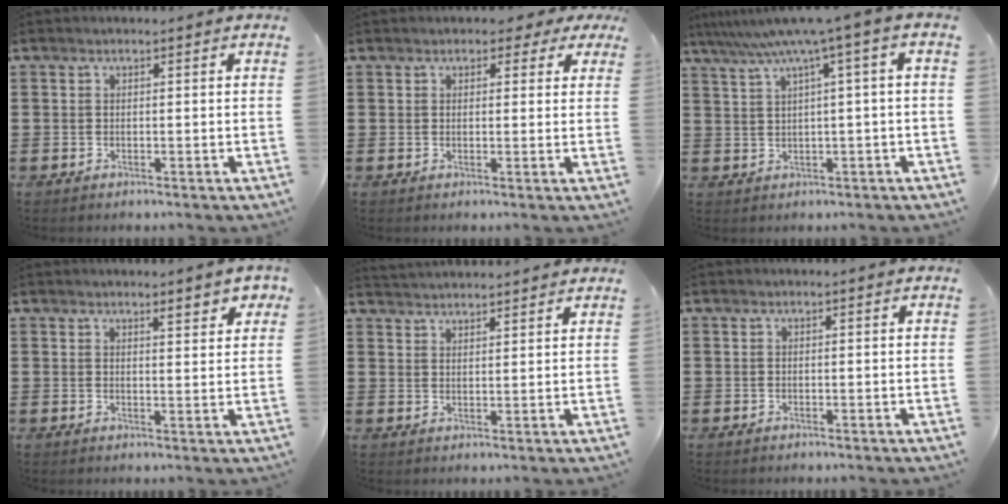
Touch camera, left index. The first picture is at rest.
{"total": 1.8, "force": [1.0, 1.2, 0.8], "torque": [-0.006, 0.002, 0.013]}
{"total": 5.8, "force": [2.1, -0.7, 5.3], "torque": [-0.106, -0.021, 0.031]}
{"total": 2.6, "force": [2.1, 0.5, 1.4], "torque": [-0.025, -0.003, 0.036]}
{"total": 2.5, "force": [2.5, -0.1, -0.3], "torque": [-0.002, -0.005, 0.047]}
{"total": 0.0}